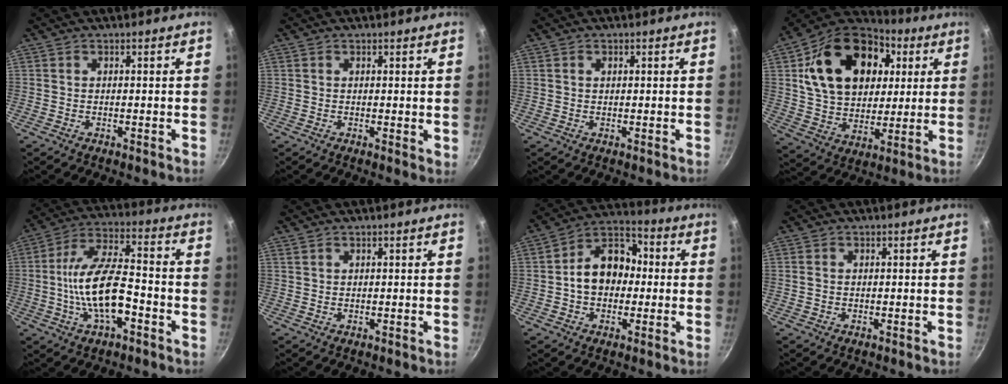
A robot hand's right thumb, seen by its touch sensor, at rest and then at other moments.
{"total": 1.1, "force": [0.5, 0.4, 0.8], "torque": [-0.011, -0.001, 0.007]}
{"total": 0.9, "force": [0.3, 0.6, 0.5], "torque": [-0.007, 0.004, 0.006]}
{"total": 25.3, "force": [7.1, 17.7, 16.6], "torque": [-0.268, 0.003, 0.117]}
{"total": 15.1, "force": [-3.9, 6.6, 13.0], "torque": [-0.225, 0.041, -0.078]}
{"total": 0.5, "force": [0.5, 0.2, 0.2], "torque": [-0.002, -0.005, 0.009]}
{"total": 12.6, "force": [-0.1, 9.4, 8.4], "torque": [-0.091, 0.035, -0.020]}
{"total": 1.0, "force": [0.1, 0.9, 0.5], "torque": [-0.008, 0.004, 0.001]}